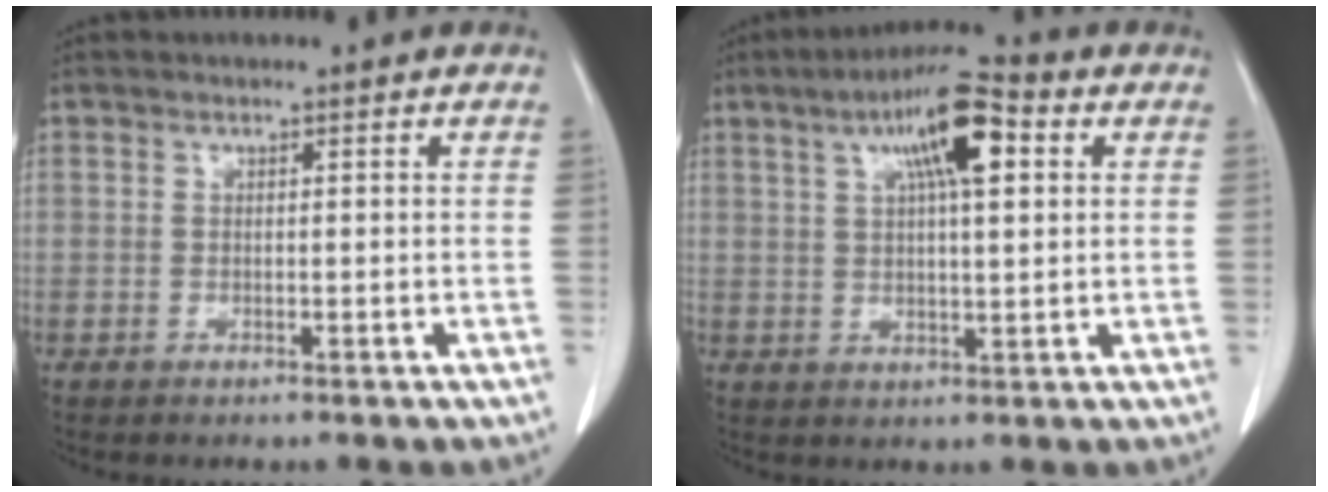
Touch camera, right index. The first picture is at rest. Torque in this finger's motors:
{"motor_torque": [0.37, 0.29, 0.22, 0.13]}